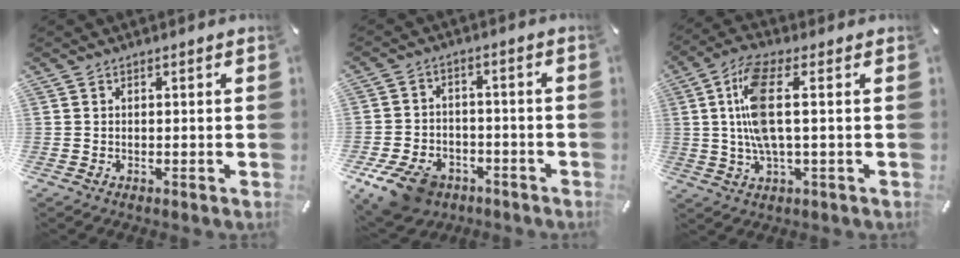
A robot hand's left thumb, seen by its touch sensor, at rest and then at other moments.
{"total": 10.7, "force": [-6.6, 6.7, 5.1], "torque": [-0.107, 0.040, -0.119]}
{"total": 11.2, "force": [1.1, 3.8, 10.4], "torque": [-0.232, -0.011, 0.011]}